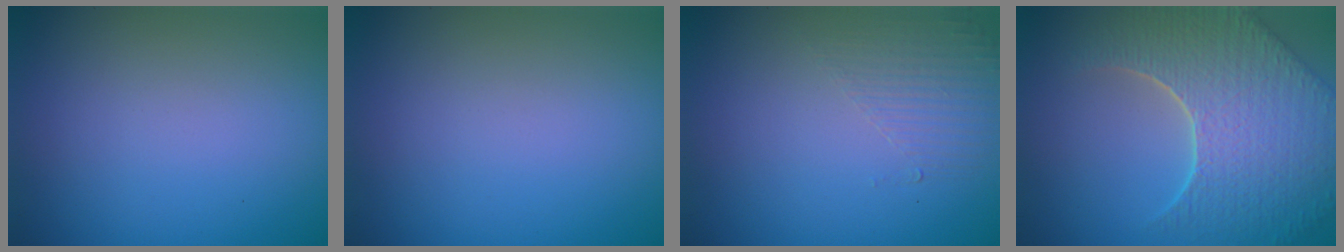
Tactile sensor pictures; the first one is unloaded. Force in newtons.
{"total": 0.0}
{"total": 1.6, "press": 0.4, "slide": 1.5}
{"total": 8.6, "press": 6.1, "slide": 6.1}